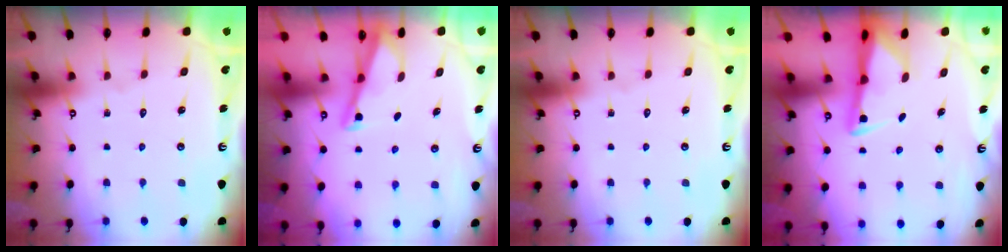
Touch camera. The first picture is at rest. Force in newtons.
{"total": 2.9, "press": 2.9, "slide": 0.2}
{"total": 0.0}
{"total": 2.8, "press": 2.7, "slide": 0.6}